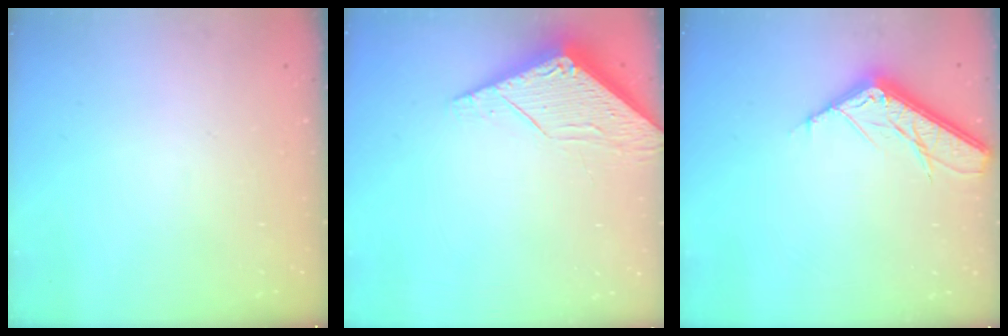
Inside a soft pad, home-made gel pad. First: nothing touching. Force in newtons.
{"total": 5.6, "press": 5.6, "slide": 0.3}
{"total": 11.4, "press": 11.4, "slide": 0.1}